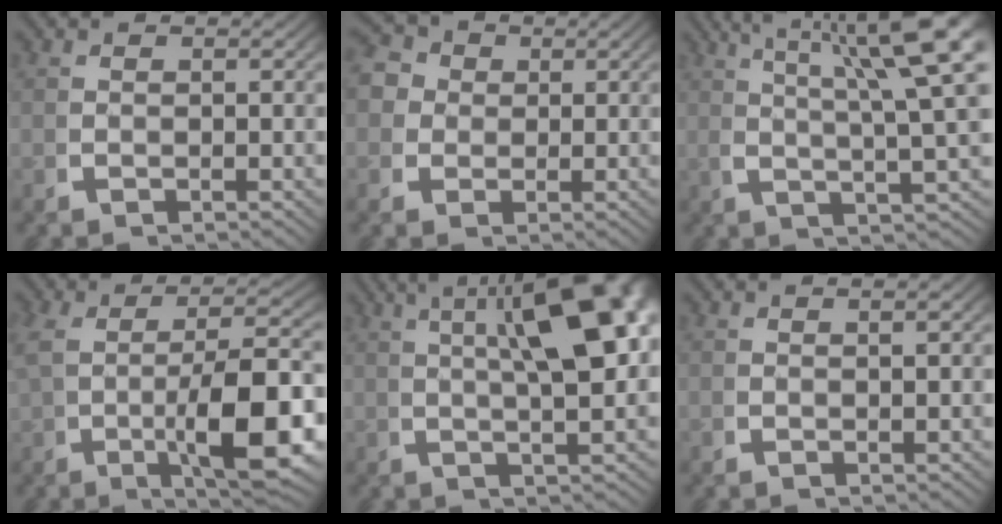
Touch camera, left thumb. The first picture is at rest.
{"total": 6.3, "force": [1.7, 5.3, 2.9], "torque": [-0.067, -0.003, 0.018]}
{"total": 10.0, "force": [3.4, 3.7, 8.6], "torque": [-0.106, 0.002, 0.053]}
{"total": 10.5, "force": [-0.9, 3.6, 9.8], "torque": [-0.166, -0.014, 0.001]}
{"total": 11.7, "force": [3.5, 3.9, 10.4], "torque": [-0.128, 0.016, 0.047]}
{"total": 0.9, "force": [0.3, -0.1, 0.8], "torque": [-0.015, 0.004, 0.007]}